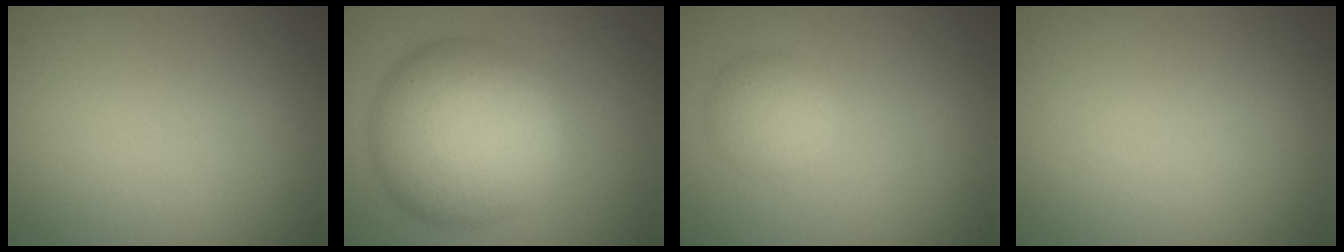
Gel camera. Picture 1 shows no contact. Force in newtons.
{"total": 11.5, "press": 11.5, "slide": 0.2}
{"total": 2.5, "press": 2.5, "slide": 0.1}
{"total": 0.0}